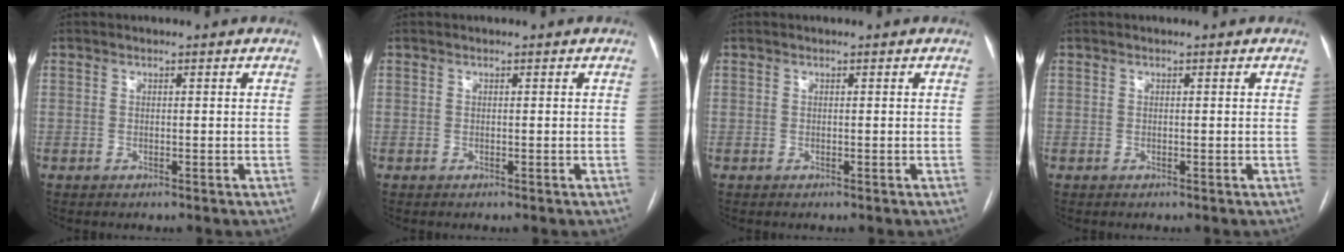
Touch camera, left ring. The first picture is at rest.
{"total": 0.0}
{"total": 0.0}
{"total": 0.0}